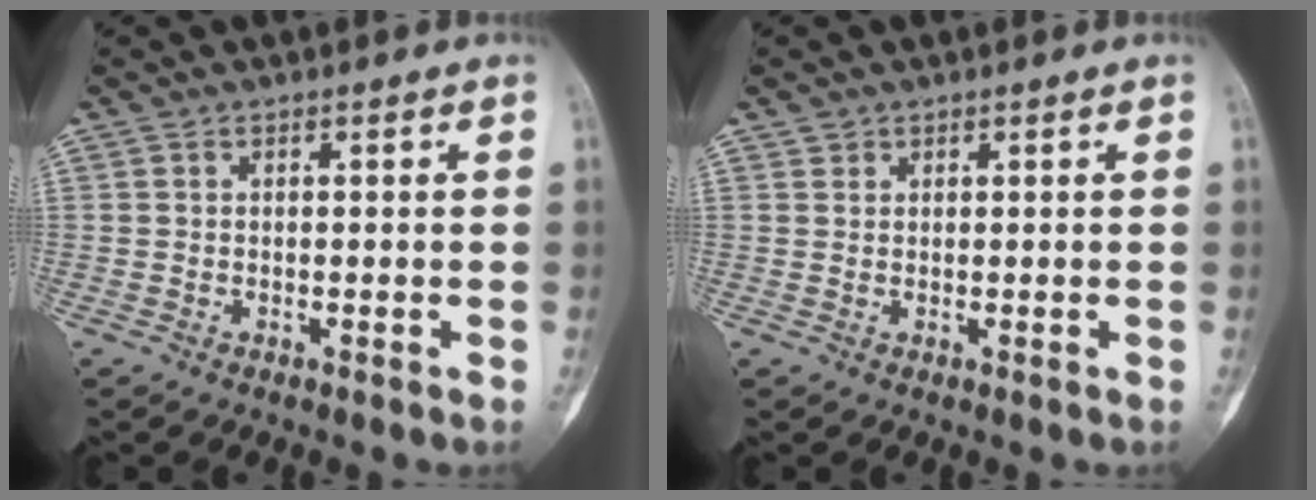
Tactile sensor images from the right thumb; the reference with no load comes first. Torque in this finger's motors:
{"motor_torque": [-0.16, -0.11, 0.09, 0.00, 0.00]}